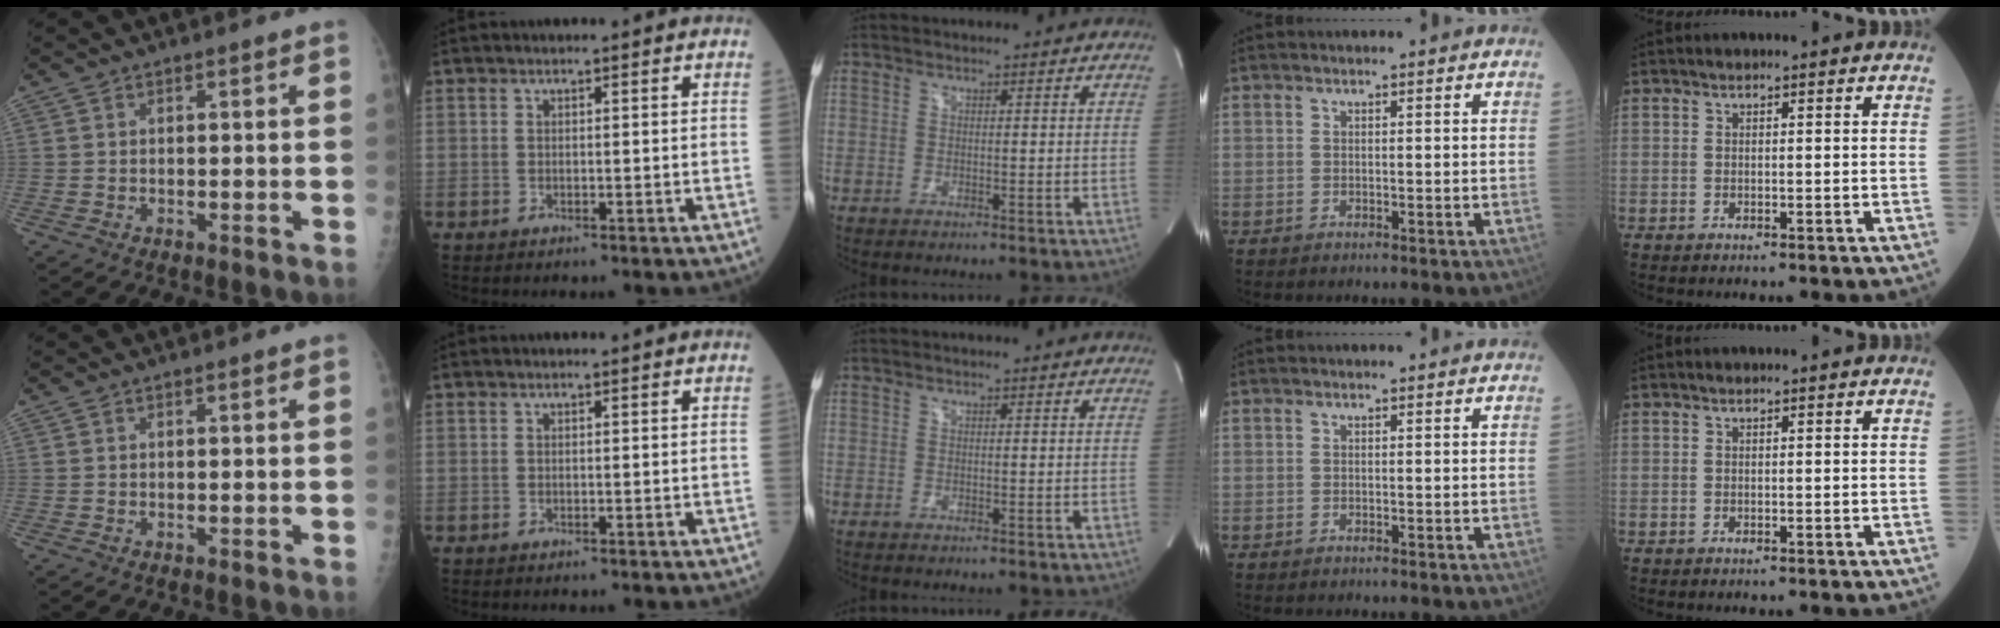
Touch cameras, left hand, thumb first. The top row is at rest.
{}